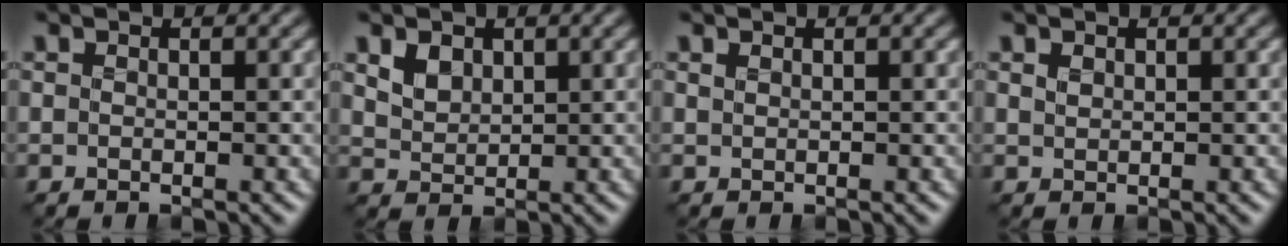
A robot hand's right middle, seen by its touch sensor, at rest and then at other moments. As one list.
[{"total": 2.0, "force": [0.9, 1.5, 1.0], "torque": [-0.028, -0.006, 0.020]}, {"total": 0.0}, {"total": 0.5, "force": [0.3, 0.4, 0.3], "torque": [-0.012, -0.001, 0.009]}]